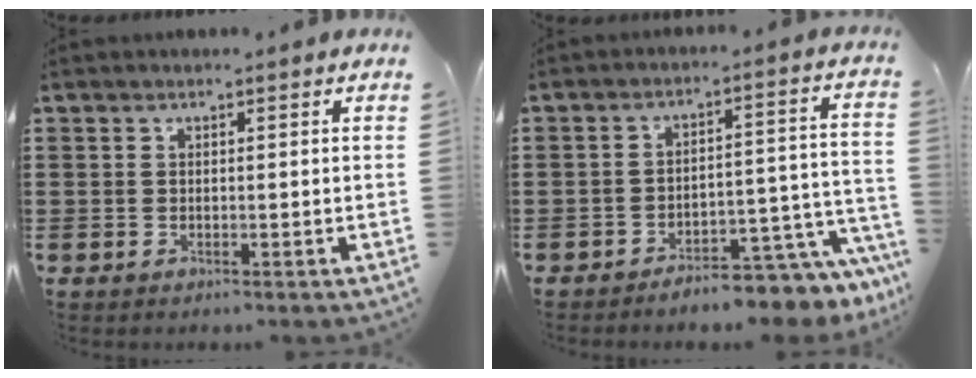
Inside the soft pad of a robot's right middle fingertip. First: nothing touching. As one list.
[{"total": 5.7, "force": [-5.4, 0.2, 1.7], "torque": [-0.026, 0.001, -0.102]}]